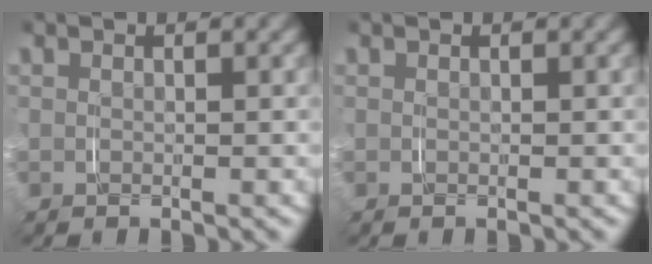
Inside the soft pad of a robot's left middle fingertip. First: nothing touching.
{"total": 0.0}